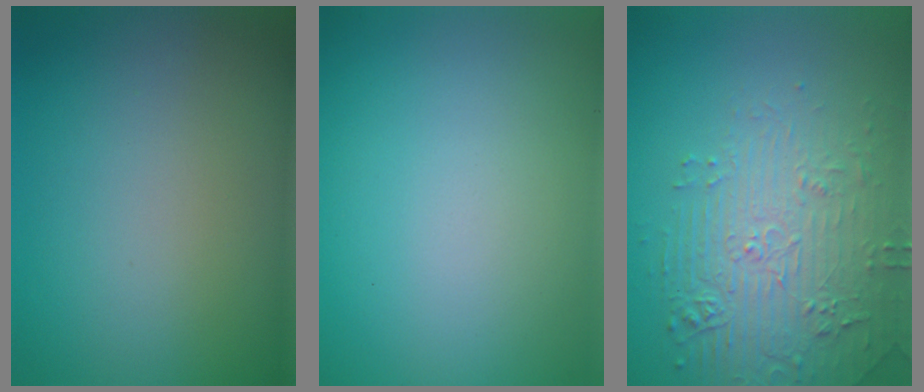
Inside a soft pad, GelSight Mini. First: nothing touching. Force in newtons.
{"total": 0.0}
{"total": 4.4, "press": 4.1, "slide": 1.5}